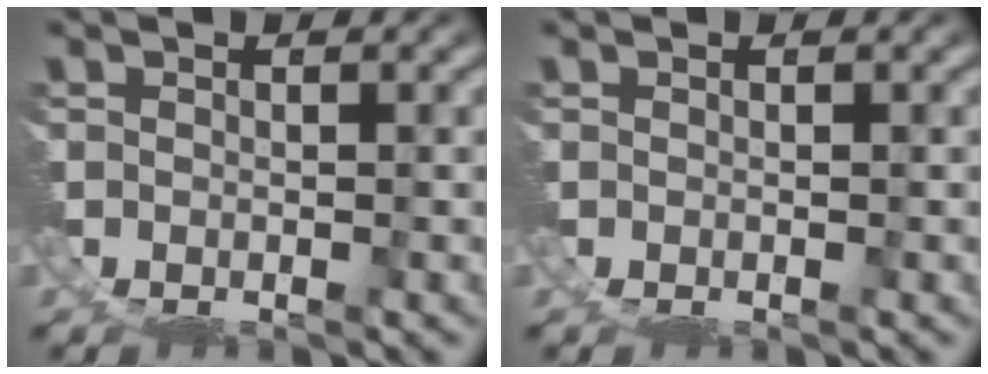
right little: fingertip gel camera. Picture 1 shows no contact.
{"total": 0.0}